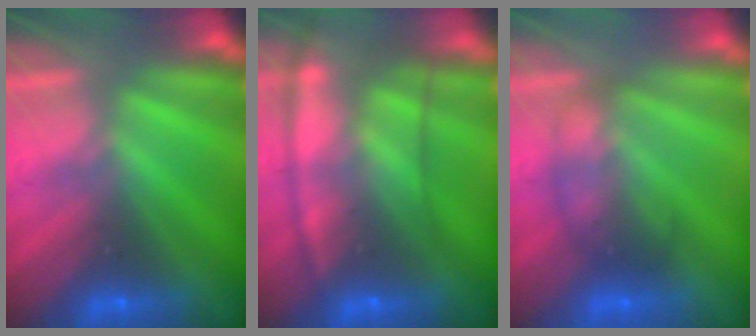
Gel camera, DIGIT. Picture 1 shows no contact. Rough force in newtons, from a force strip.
{"total": 5.8}
{"total": 1.8}